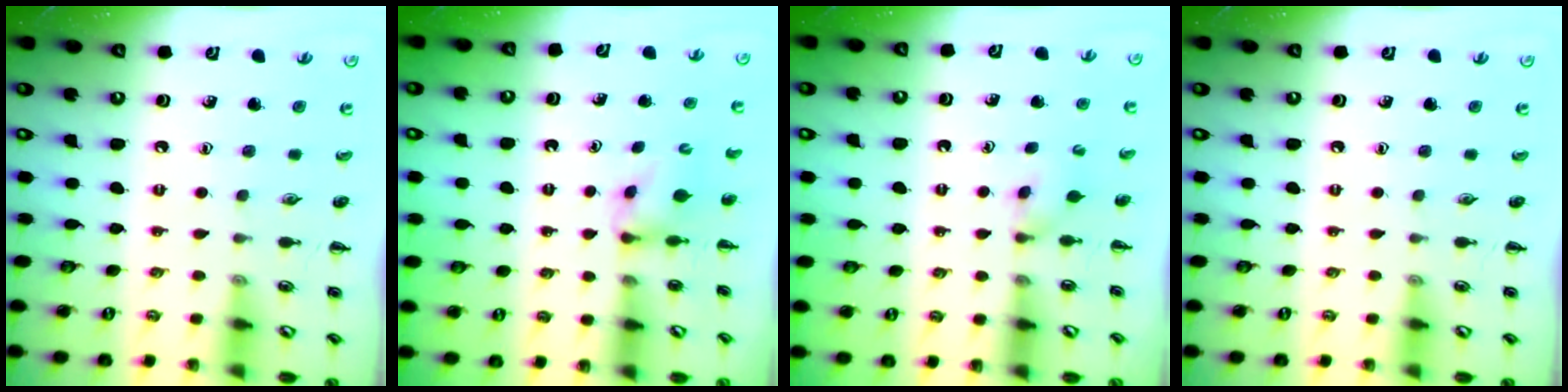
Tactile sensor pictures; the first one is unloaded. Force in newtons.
{"total": 2.8, "press": 2.5, "slide": 1.3}
{"total": 3.3, "press": 3.1, "slide": 1.3}
{"total": 0.0}